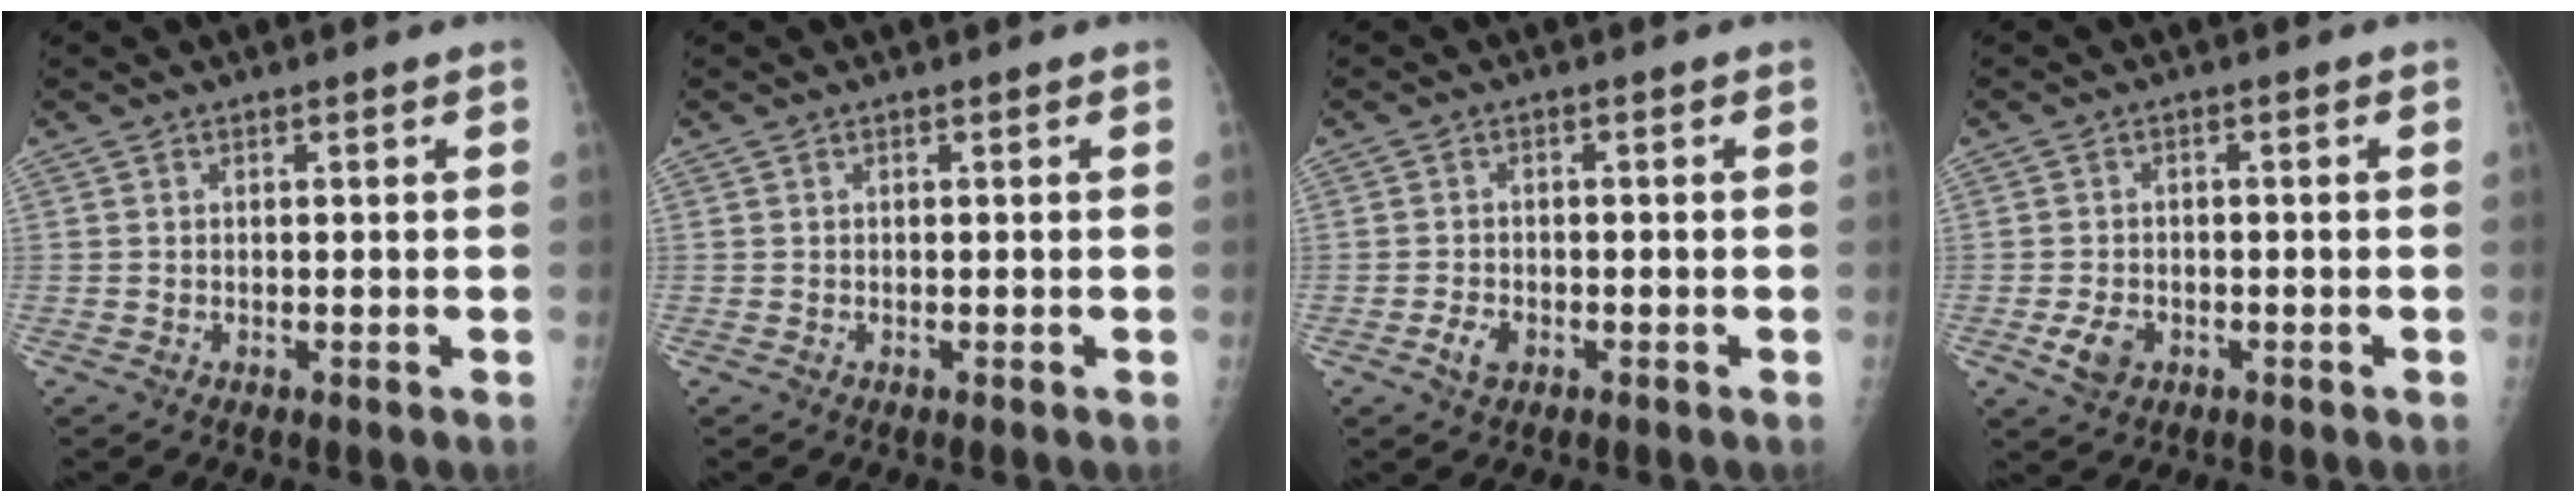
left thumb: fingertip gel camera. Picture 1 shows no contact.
{"total": 0.0}
{"total": 2.7, "force": [-1.4, 1.7, 1.6], "torque": [-0.025, 0.006, -0.021]}
{"total": 3.9, "force": [-1.6, 2.7, 2.3], "torque": [-0.038, 0.002, -0.025]}